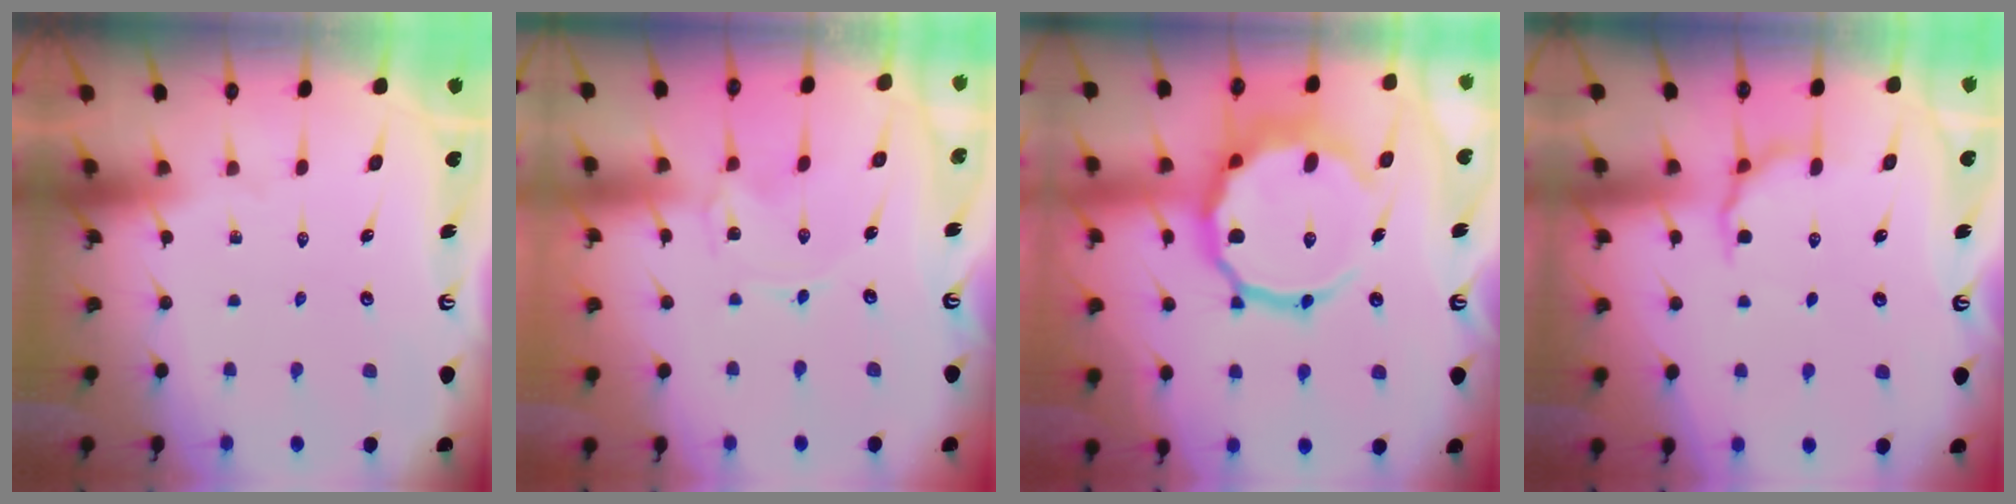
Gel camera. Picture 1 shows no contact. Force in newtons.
{"total": 0.0}
{"total": 18.3, "press": 18.2, "slide": 2.0}
{"total": 6.0, "press": 5.8, "slide": 1.8}